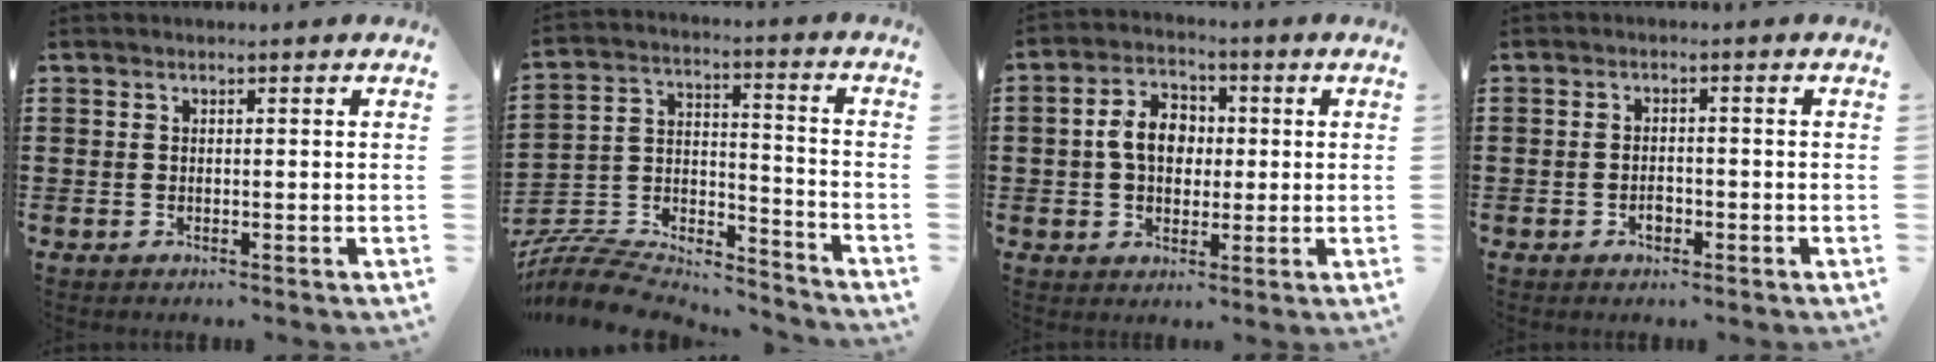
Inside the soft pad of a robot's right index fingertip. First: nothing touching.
{"total": 7.8, "force": [-7.4, 2.0, 1.5], "torque": [-0.041, -0.001, -0.149]}
{"total": 6.5, "force": [0.3, 4.7, 4.5], "torque": [-0.104, 0.016, 0.001]}
{"total": 2.0, "force": [-0.9, 1.2, 1.3], "torque": [-0.027, 0.001, -0.018]}